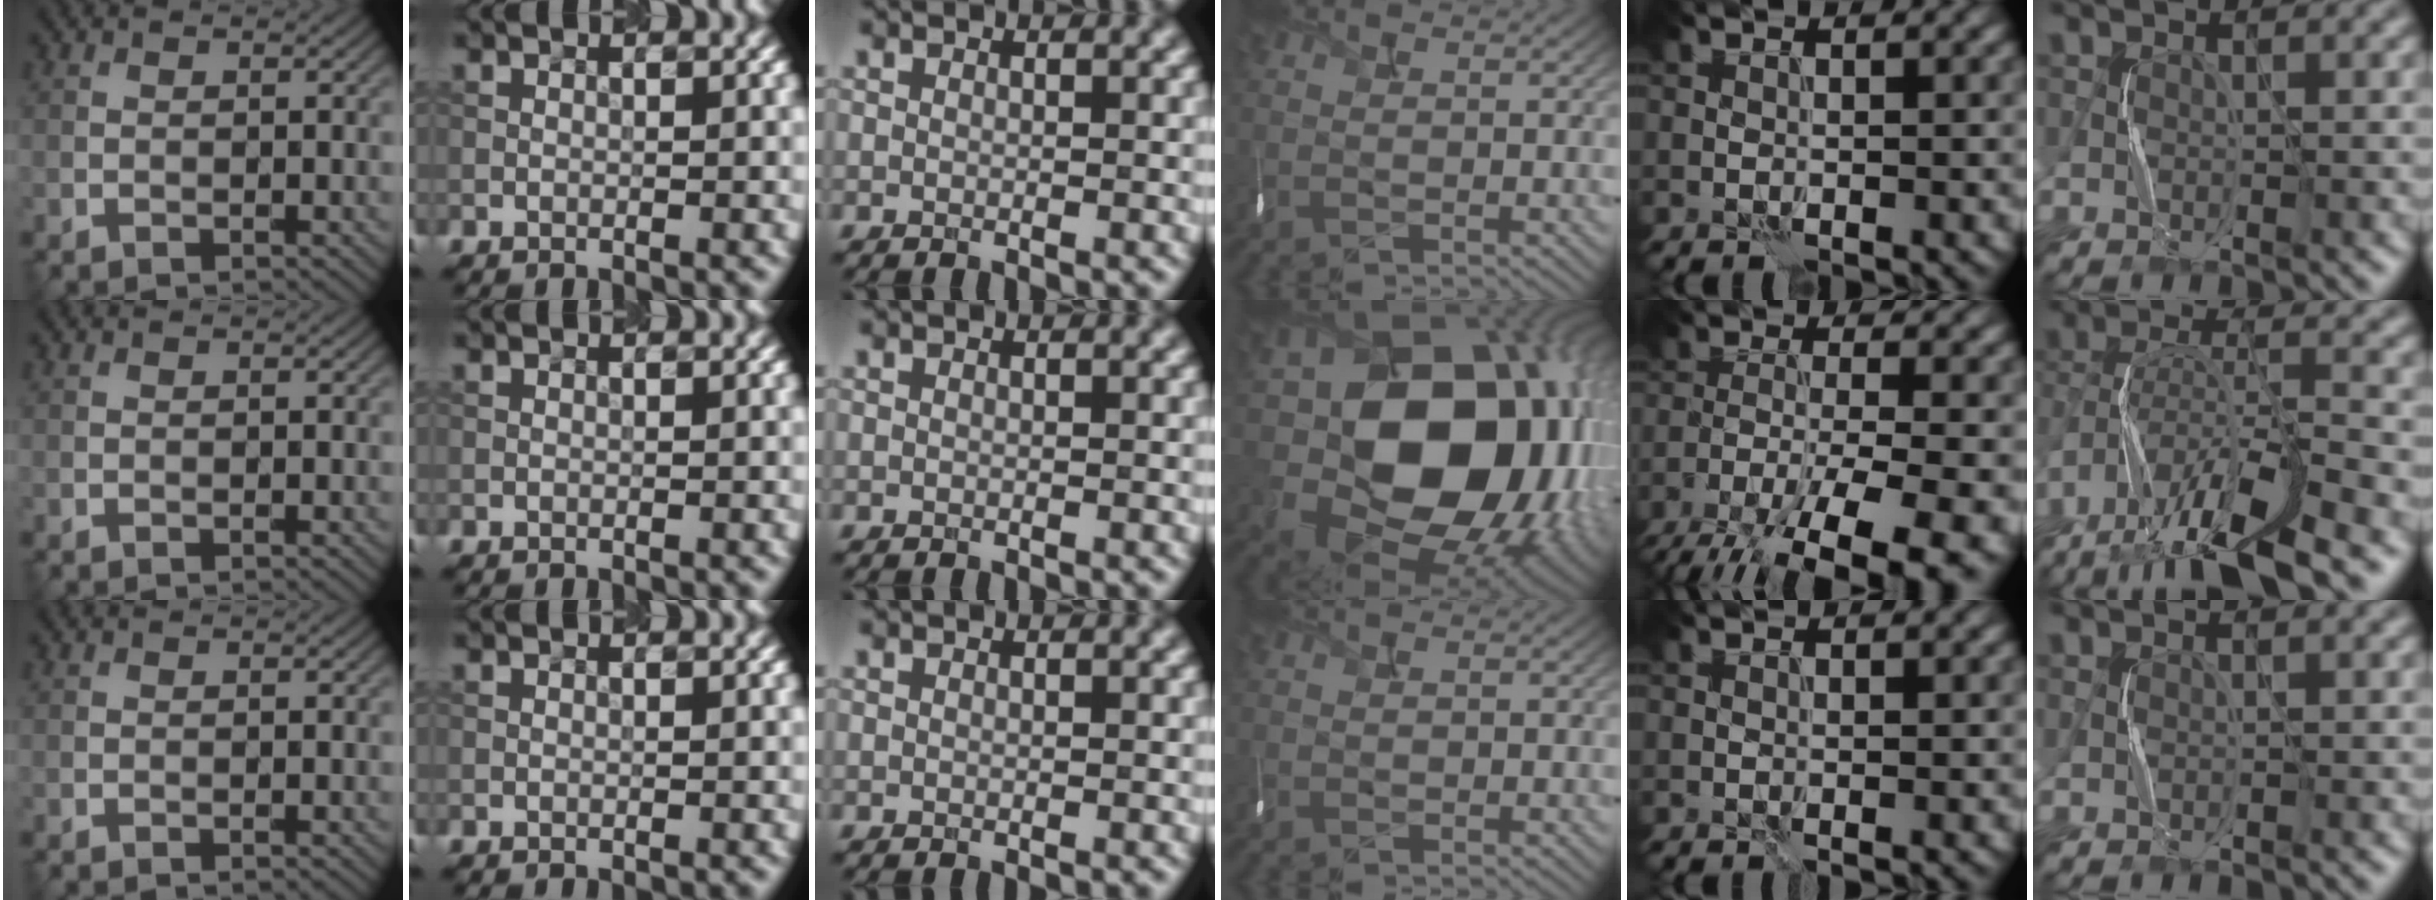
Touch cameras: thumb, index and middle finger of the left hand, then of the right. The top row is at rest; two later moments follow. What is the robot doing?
{"motion": "shake", "object": "tambourine"}